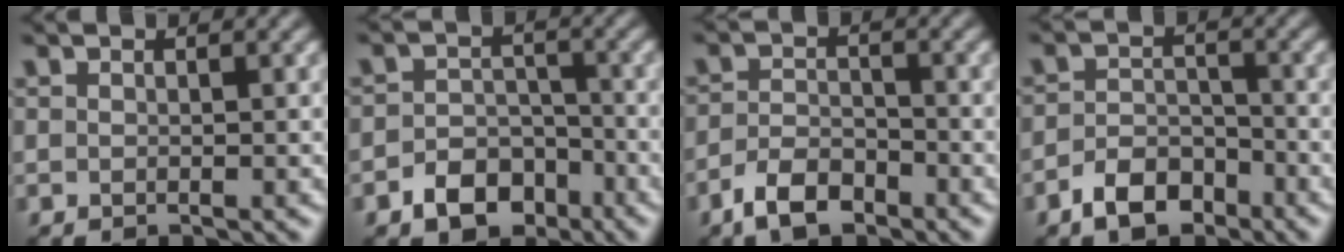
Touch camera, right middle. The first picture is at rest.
{"total": 4.4, "force": [-2.5, 3.0, 2.0], "torque": [-0.030, -0.002, -0.043]}
{"total": 3.7, "force": [-2.5, 1.8, 2.1], "torque": [-0.041, 0.001, -0.055]}
{"total": 4.0, "force": [-2.6, 2.3, 1.9], "torque": [-0.034, 0.002, -0.052]}